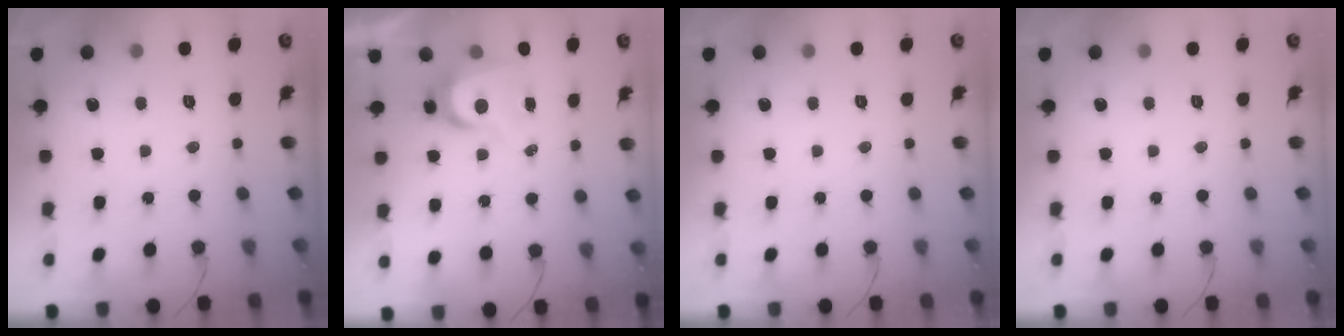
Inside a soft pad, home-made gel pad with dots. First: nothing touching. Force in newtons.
{"total": 7.3, "press": 7.2, "slide": 0.3}
{"total": 0.0}
{"total": 0.0}